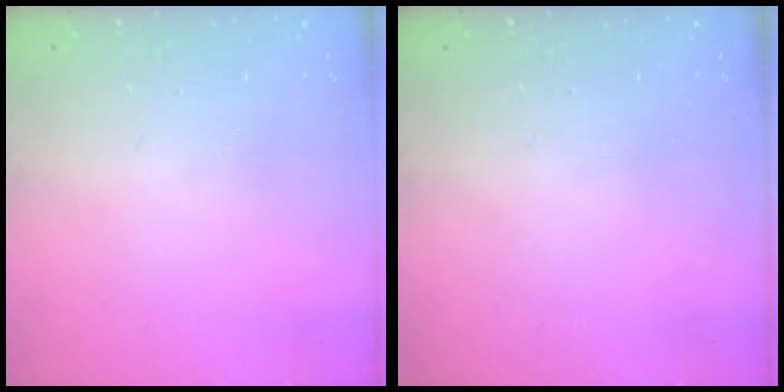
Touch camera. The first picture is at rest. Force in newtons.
{"total": 0.0}